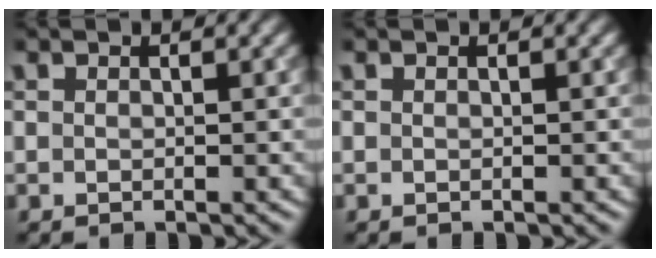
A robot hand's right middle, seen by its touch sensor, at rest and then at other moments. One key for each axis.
{"total": 0.0}